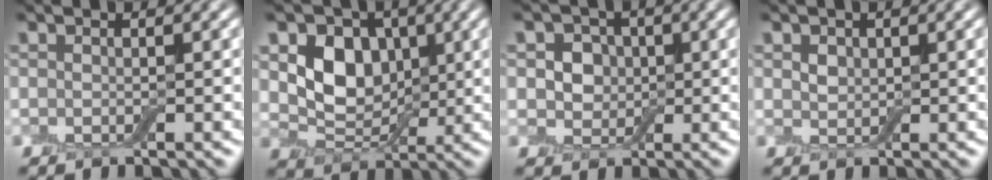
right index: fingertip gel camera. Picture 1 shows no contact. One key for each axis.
{"total": 5.7, "fx": 1.3, "fy": 4.5, "fz": 3.3, "tx": -0.063, "ty": -0.005, "tz": 0.017}
{"total": 4.1, "fx": 0.9, "fy": 3.4, "fz": 2.0, "tx": -0.025, "ty": 0.008, "tz": -0.003}
{"total": 1.2, "fx": 0.6, "fy": 1.0, "fz": 0.5, "tx": -0.012, "ty": 0.000, "tz": 0.012}